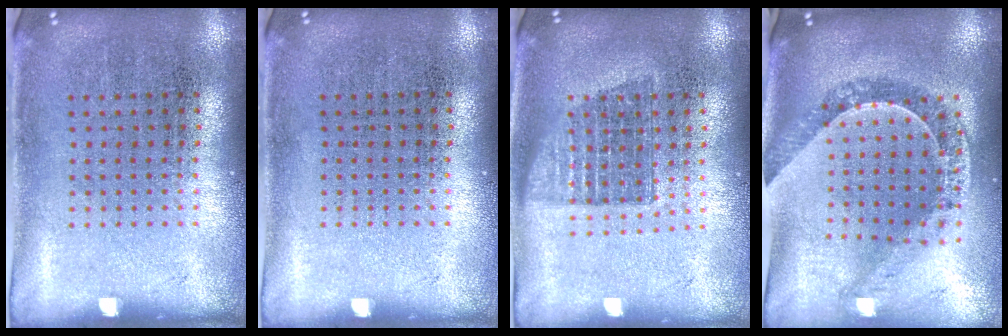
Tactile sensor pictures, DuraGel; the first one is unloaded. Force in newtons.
{"total": 0.0}
{"total": 1.4, "press": 1.2, "slide": 0.8}
{"total": 1.1, "press": 1.1, "slide": 0.3}